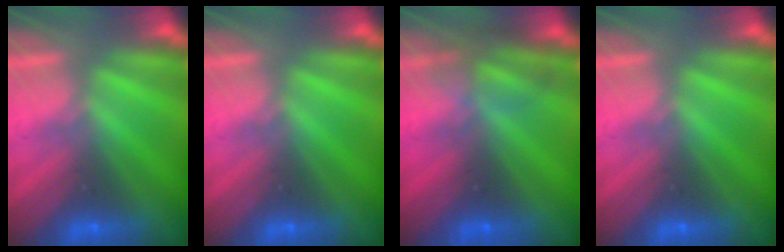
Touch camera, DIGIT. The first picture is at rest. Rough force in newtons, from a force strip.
{"total": 0.0}
{"total": 2.6}
{"total": 0.0}